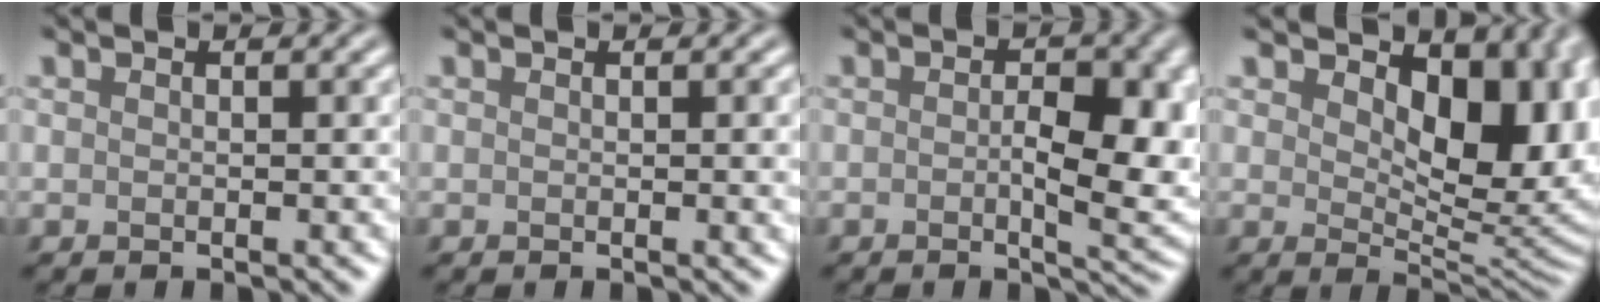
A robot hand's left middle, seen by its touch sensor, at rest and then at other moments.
{"total": 1.4, "force": [0.1, 0.4, 1.3], "torque": [-0.012, 0.001, -0.002]}
{"total": 6.1, "force": [-0.3, 2.4, 5.6], "torque": [-0.075, -0.010, -0.003]}
{"total": 10.2, "force": [2.8, 5.7, 7.9], "torque": [-0.111, -0.014, 0.046]}